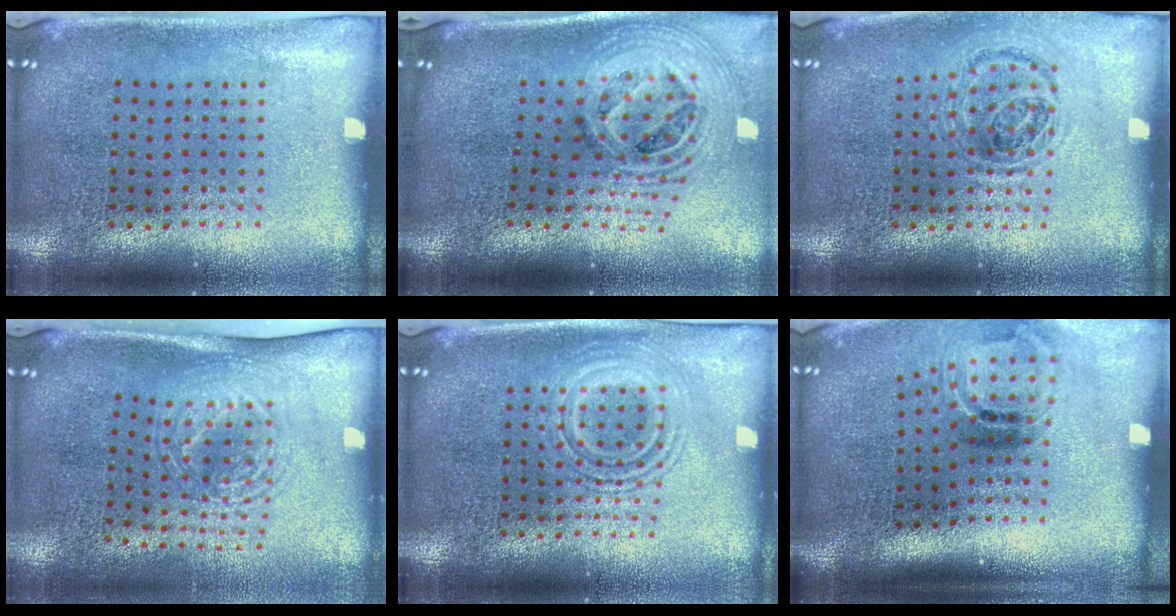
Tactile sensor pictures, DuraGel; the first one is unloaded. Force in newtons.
{"total": 2.7, "press": 1.9, "slide": 1.9}
{"total": 1.0, "press": 0.9, "slide": 0.2}
{"total": 1.7, "press": 1.3, "slide": 1.1}
{"total": 2.8, "press": 2.7, "slide": 0.4}
{"total": 1.9, "press": 1.1, "slide": 1.5}